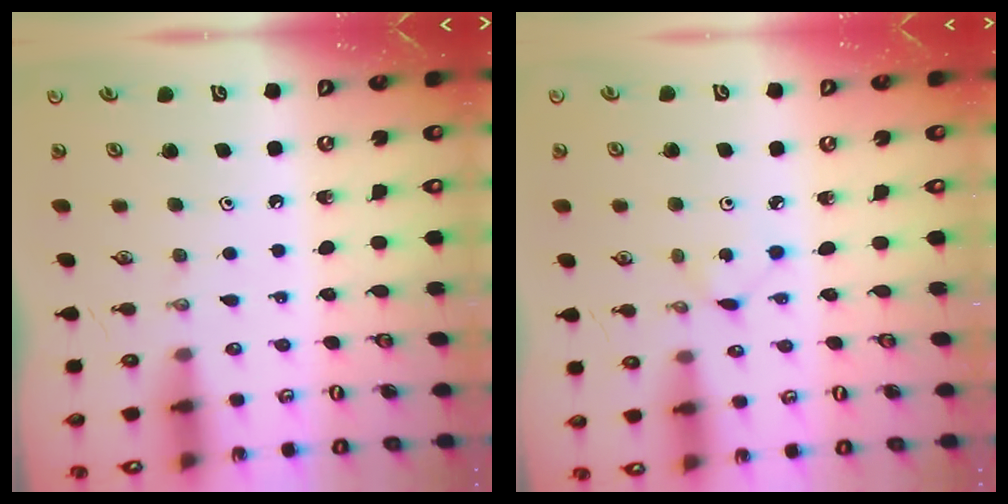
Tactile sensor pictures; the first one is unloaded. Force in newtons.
{"total": 1.5, "press": 1.4, "slide": 0.2}